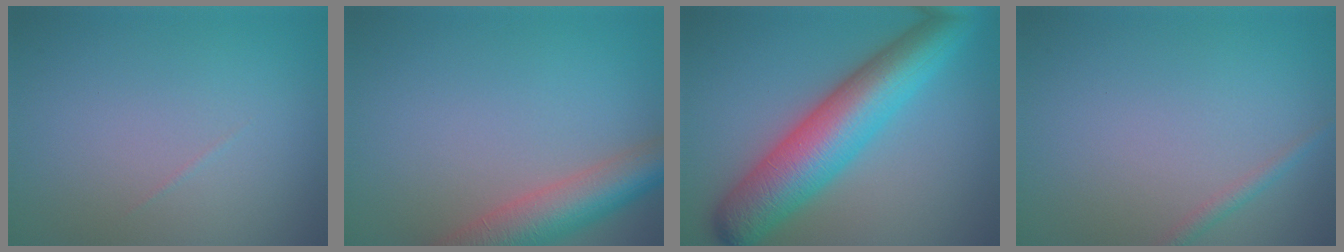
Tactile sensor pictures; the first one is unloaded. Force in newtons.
{"total": 6.7, "press": 6.7, "slide": 0.5}
{"total": 9.6, "press": 9.6, "slide": 0.1}
{"total": 1.2, "press": 1.2, "slide": 0.0}